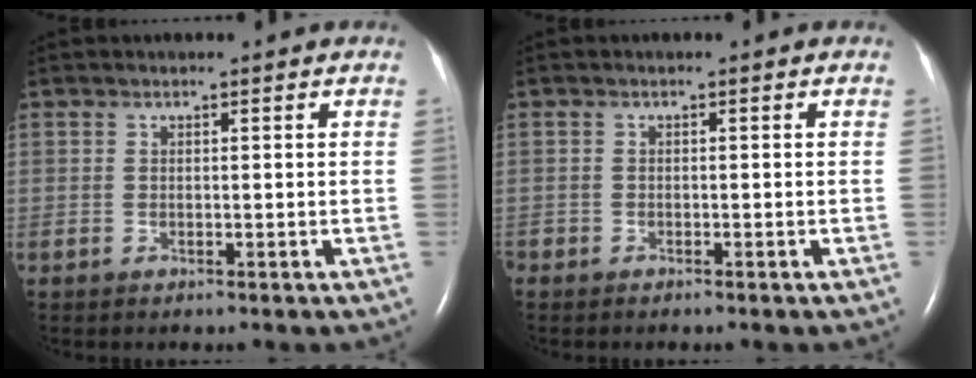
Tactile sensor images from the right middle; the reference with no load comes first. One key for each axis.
{"total": 0.6, "fx": -0.5, "fy": 0.3, "fz": 0.1, "tx": -0.007, "ty": 0.000, "tz": -0.012}